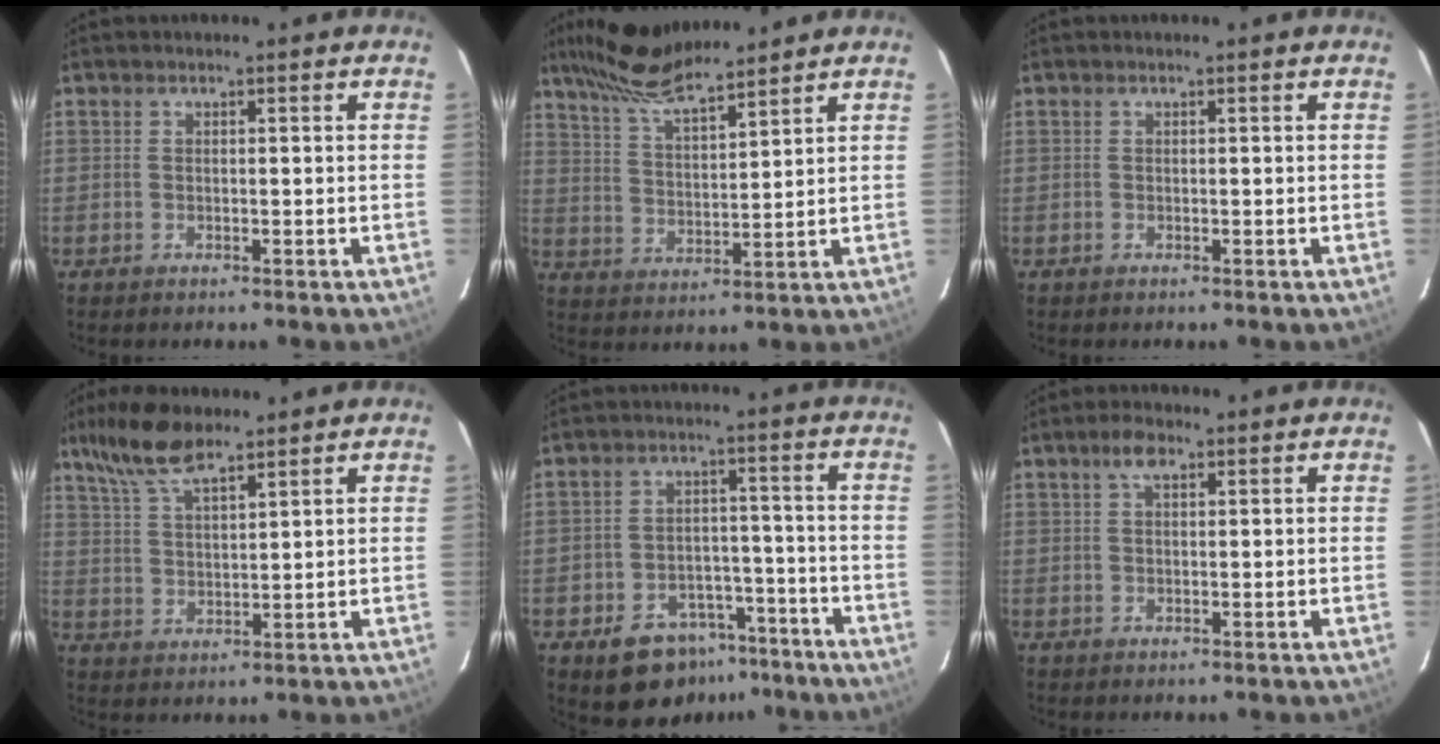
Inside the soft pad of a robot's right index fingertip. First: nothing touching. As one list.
[{"total": 11.7, "force": [10.0, 2.0, 5.7], "torque": [-0.108, 0.017, 0.188]}, {"total": 0.0}, {"total": 9.8, "force": [7.3, 2.9, 5.9], "torque": [-0.119, 0.019, 0.142]}, {"total": 11.4, "force": [-7.5, 7.3, 4.5], "torque": [-0.096, 0.030, -0.087]}, {"total": 3.0, "force": [1.6, 1.3, 2.2], "torque": [-0.042, 0.010, 0.028]}]